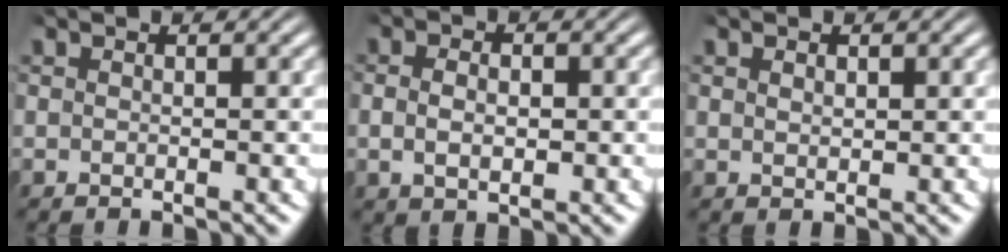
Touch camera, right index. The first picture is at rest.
{"total": 2.4, "force": [-0.1, 1.4, 2.0], "torque": [-0.036, -0.007, 0.004]}
{"total": 0.6, "force": [0.4, -0.2, 0.4], "torque": [-0.005, -0.007, 0.015]}